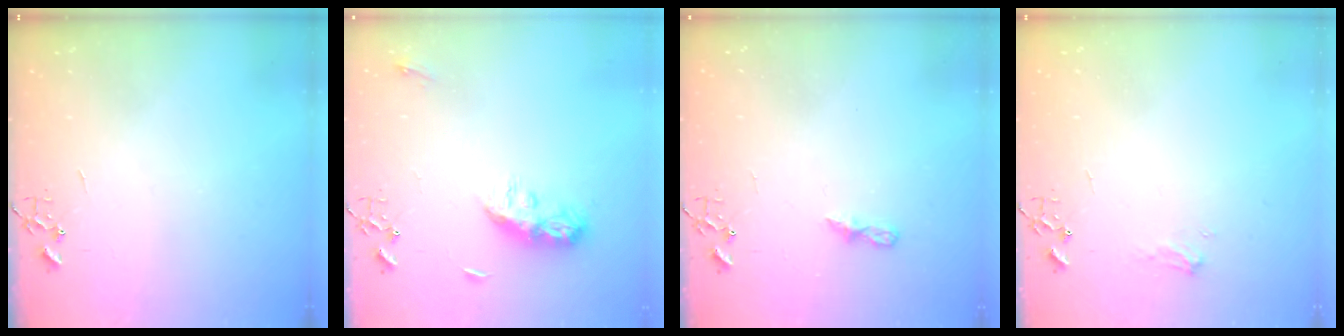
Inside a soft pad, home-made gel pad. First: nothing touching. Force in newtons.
{"total": 8.7, "press": 8.7, "slide": 0.4}
{"total": 5.3, "press": 5.3, "slide": 0.6}
{"total": 6.0, "press": 6.0, "slide": 0.7}